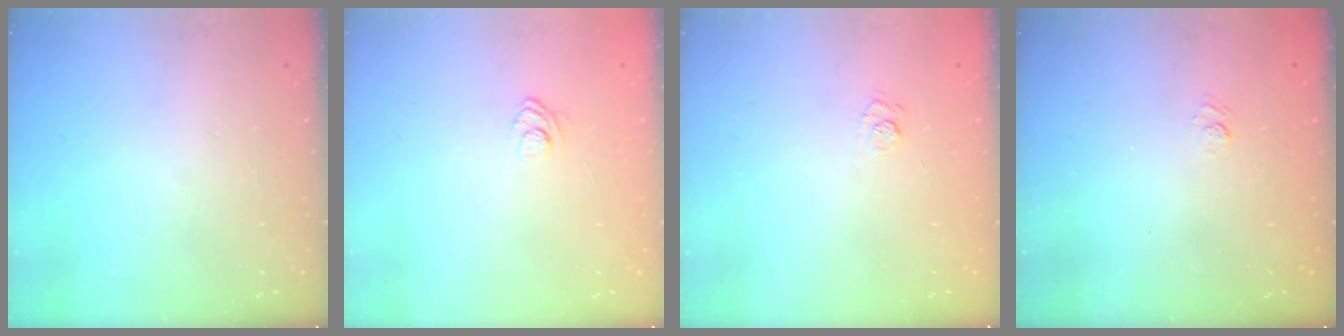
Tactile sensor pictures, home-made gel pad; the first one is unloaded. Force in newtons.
{"total": 3.3, "press": 3.1, "slide": 1.0}
{"total": 6.9, "press": 6.8, "slide": 1.3}
{"total": 2.6, "press": 2.3, "slide": 1.1}